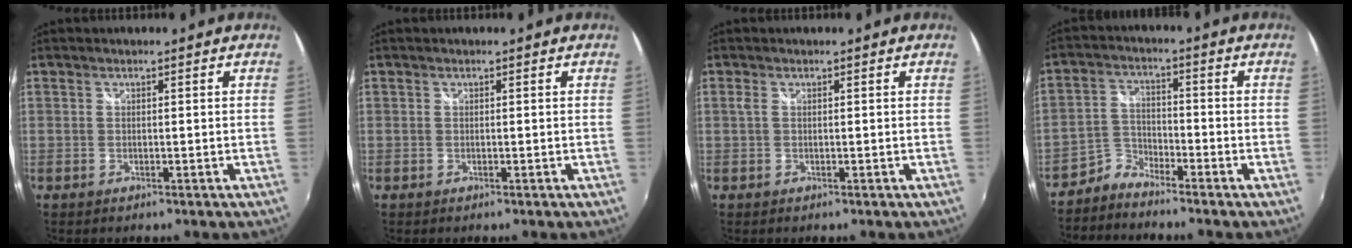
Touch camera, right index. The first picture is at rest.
{"total": 0.0}
{"total": 0.8, "force": [0.2, 0.2, 0.7], "torque": [-0.018, 0.001, 0.001]}
{"total": 4.1, "force": [-3.9, 1.4, 0.2], "torque": [-0.004, 0.011, -0.085]}